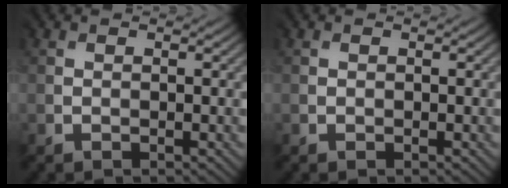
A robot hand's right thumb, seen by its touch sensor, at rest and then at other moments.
{"total": 0.0}